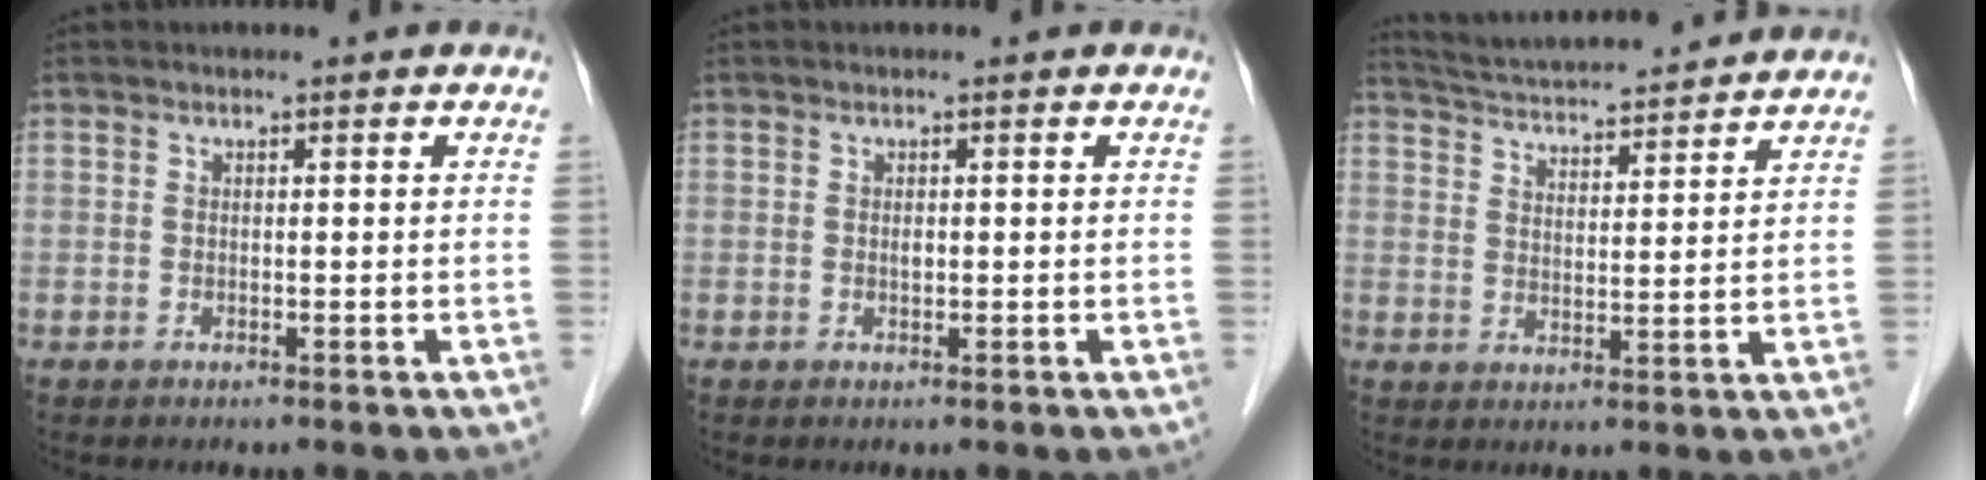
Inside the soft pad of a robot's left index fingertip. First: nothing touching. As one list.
[{"total": 0.6, "force": [0.1, 0.3, 0.5], "torque": [-0.011, 0.000, 0.001]}, {"total": 13.7, "force": [12.9, 0.9, 4.5], "torque": [-0.087, 0.022, 0.196]}]